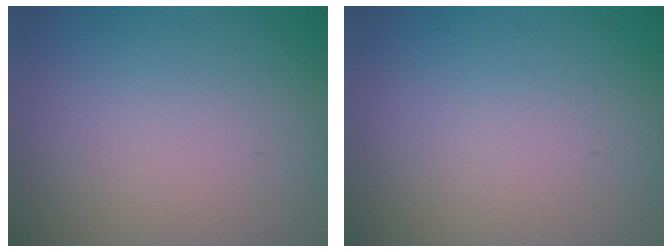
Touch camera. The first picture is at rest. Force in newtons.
{"total": 0.0}